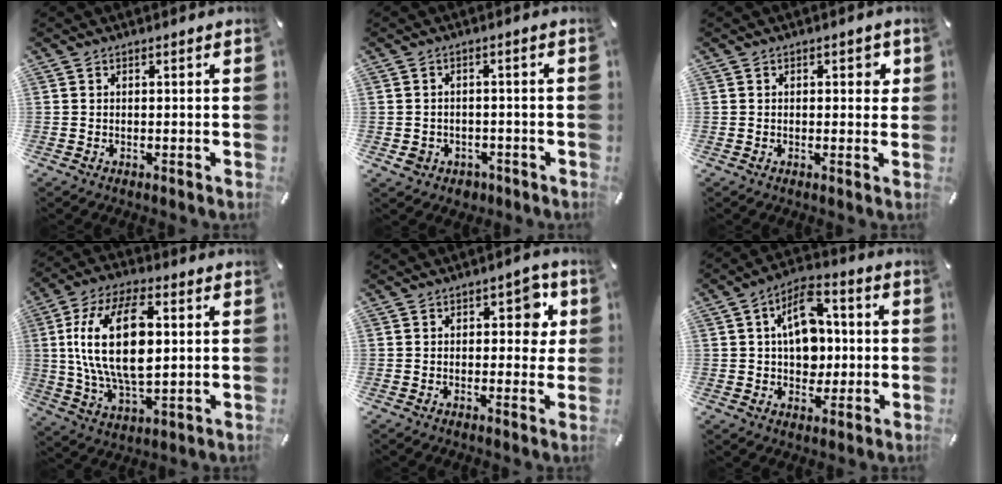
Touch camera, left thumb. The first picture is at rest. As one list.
[{"total": 3.9, "force": [-1.4, 3.5, 1.2], "torque": [-0.020, 0.001, -0.028]}, {"total": 1.9, "force": [0.4, 1.2, 1.4], "torque": [-0.012, 0.002, 0.002]}, {"total": 19.2, "force": [3.3, 10.2, 15.9], "torque": [-0.335, -0.004, 0.050]}, {"total": 6.7, "force": [1.8, 4.2, 4.9], "torque": [-0.039, -0.008, 0.018]}, {"total": 12.2, "force": [1.0, 9.0, 8.3], "torque": [-0.134, 0.010, 0.018]}]